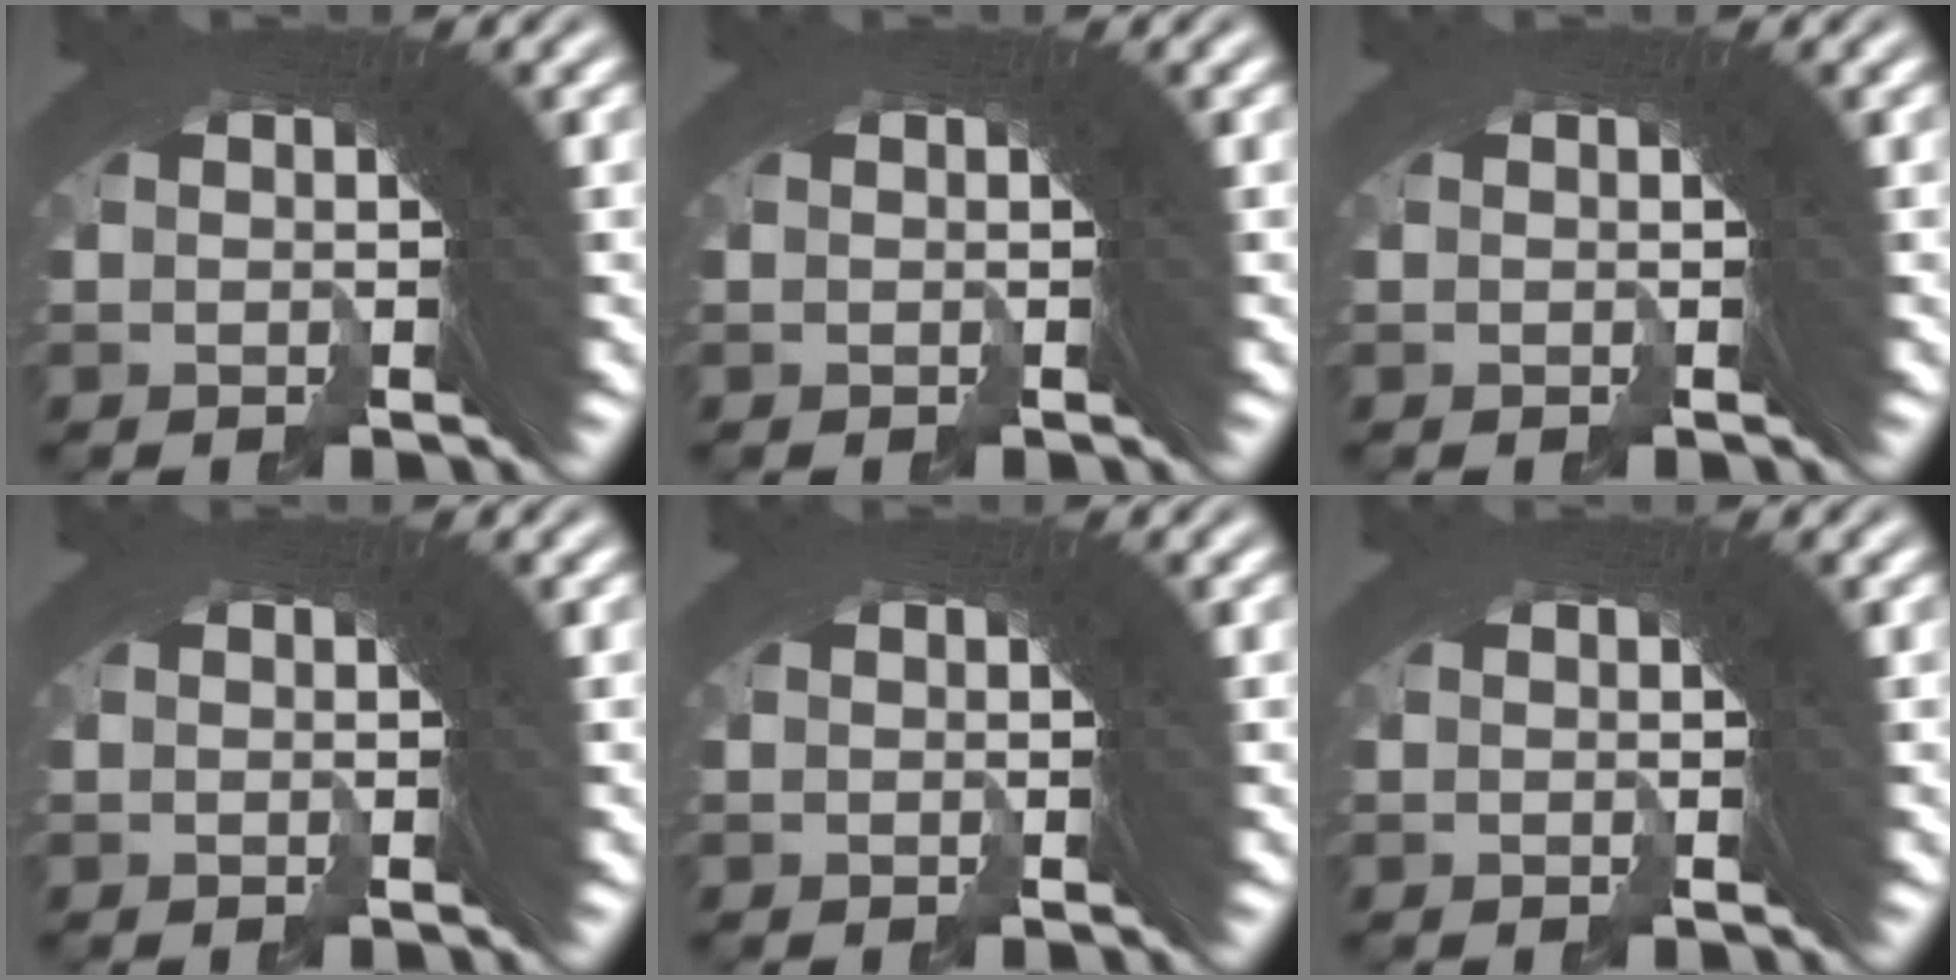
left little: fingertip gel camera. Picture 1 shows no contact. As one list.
[{"total": 0.0}, {"total": 0.0}, {"total": 0.0}, {"total": 0.0}, {"total": 0.0}]